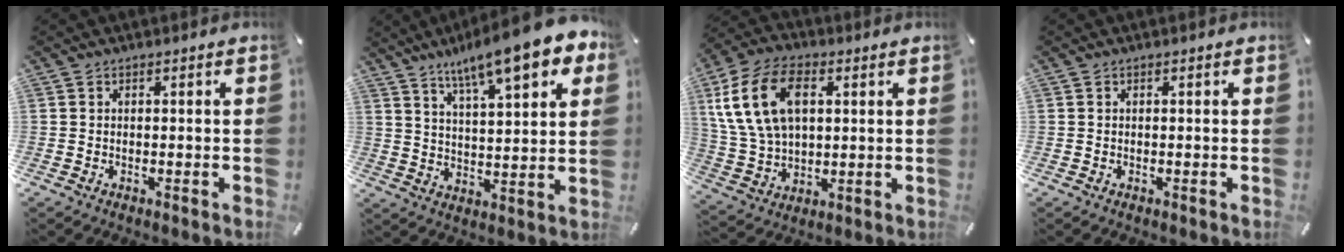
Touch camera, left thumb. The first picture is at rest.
{"total": 15.1, "force": [10.6, 3.5, 10.1], "torque": [-0.171, -0.052, 0.175]}
{"total": 15.8, "force": [4.4, 10.6, 10.9], "torque": [-0.255, 0.017, 0.082]}
{"total": 0.0}